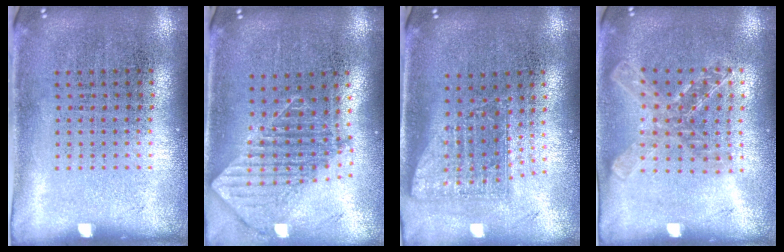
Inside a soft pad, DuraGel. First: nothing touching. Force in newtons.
{"total": 1.7, "press": 1.3, "slide": 1.0}
{"total": 1.6, "press": 1.3, "slide": 1.0}
{"total": 1.5, "press": 1.3, "slide": 0.6}